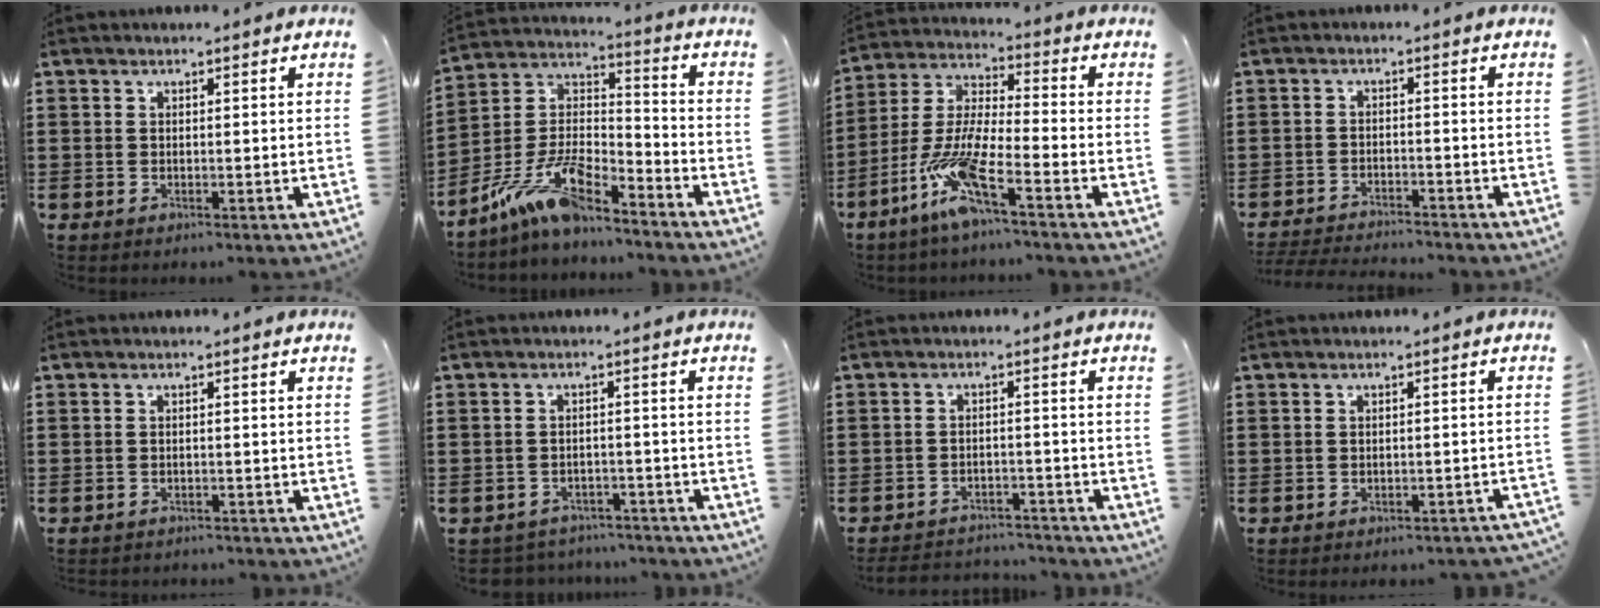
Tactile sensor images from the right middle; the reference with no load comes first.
{"total": 11.8, "force": [-9.0, 2.9, 7.0], "torque": [-0.162, 0.010, -0.184]}
{"total": 10.6, "force": [-7.0, 0.7, 7.9], "torque": [-0.188, -0.022, -0.143]}
{"total": 3.2, "force": [-3.2, 0.1, 0.3], "torque": [-0.017, -0.004, -0.070]}
{"total": 1.1, "force": [-1.1, 0.0, 0.1], "torque": [-0.006, -0.001, -0.022]}
{"total": 3.0, "force": [-2.9, 0.5, -0.2], "torque": [-0.005, 0.000, -0.065]}
{"total": 3.3, "force": [-3.3, 0.3, 0.1], "torque": [-0.009, 0.000, -0.070]}
{"total": 1.4, "force": [-1.4, 0.0, 0.2], "torque": [-0.007, 0.002, -0.029]}